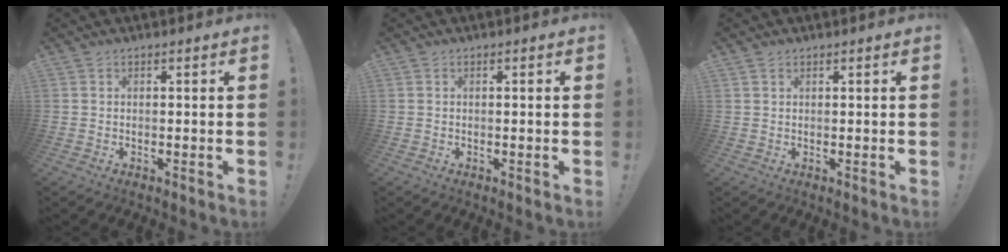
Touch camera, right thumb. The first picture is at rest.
{"total": 0.7, "force": [0.0, -0.4, 0.6], "torque": [-0.004, -0.005, -0.003]}
{"total": 1.1, "force": [0.9, 0.6, 0.2], "torque": [0.001, -0.003, 0.016]}